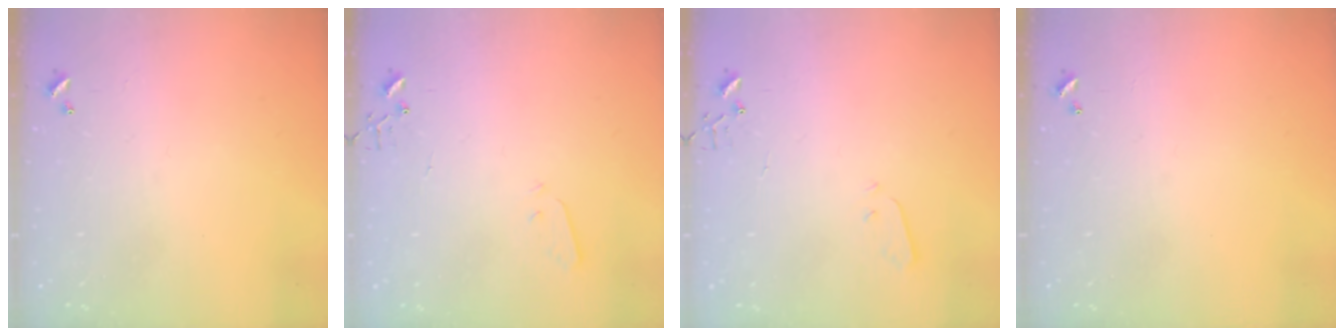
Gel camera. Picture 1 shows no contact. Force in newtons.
{"total": 2.2, "press": 2.2, "slide": 0.4}
{"total": 2.9, "press": 2.9, "slide": 0.1}
{"total": 0.0}